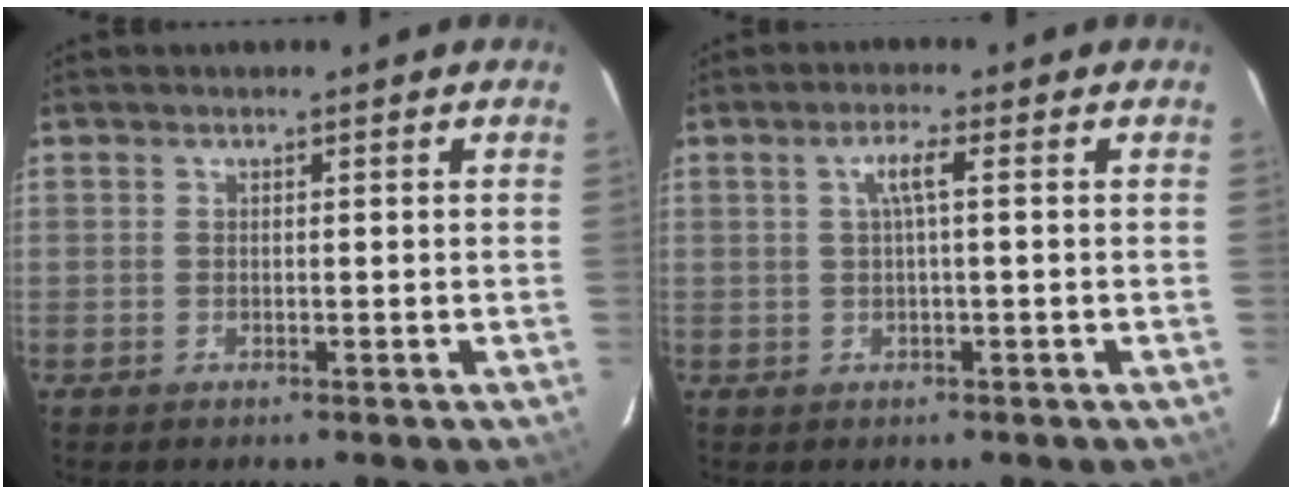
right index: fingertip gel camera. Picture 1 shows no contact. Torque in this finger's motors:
{"motor_torque": [0.17, -0.12, 0.26, 0.06]}